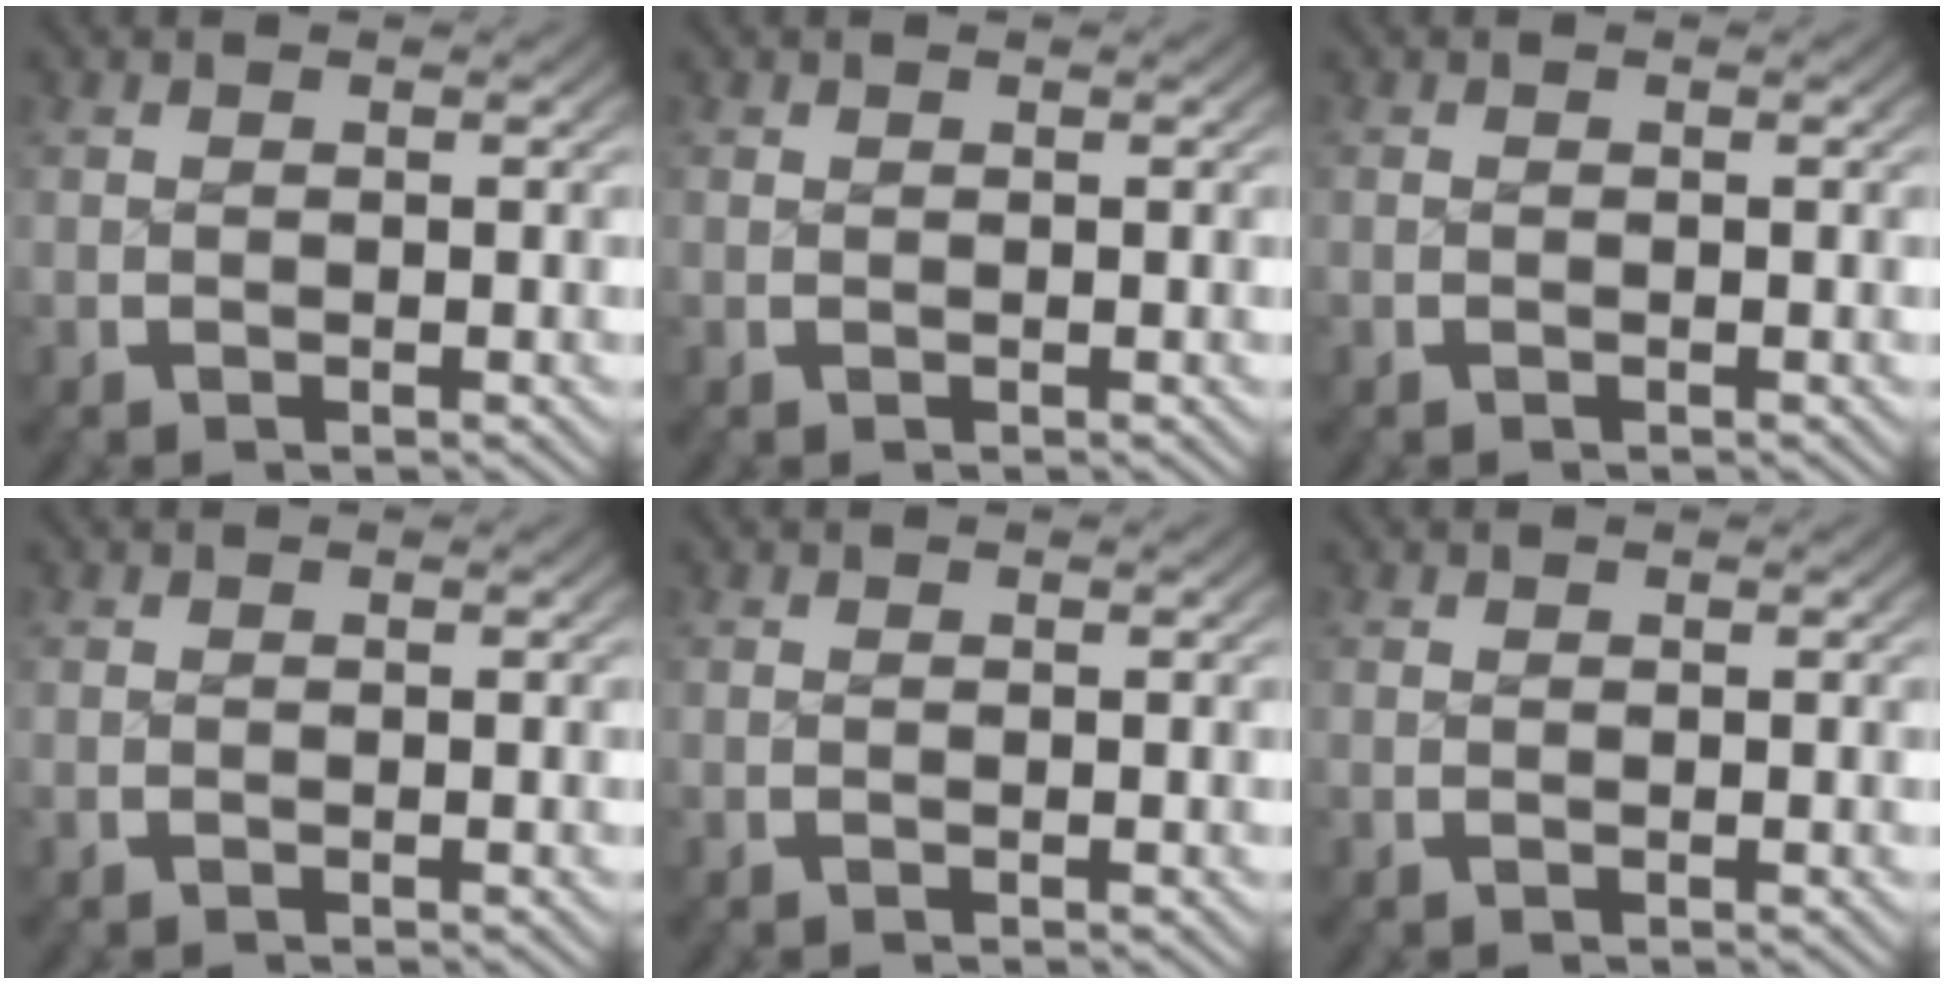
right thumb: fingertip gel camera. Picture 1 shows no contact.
{"total": 0.0}
{"total": 0.0}
{"total": 0.0}
{"total": 0.0}
{"total": 0.0}